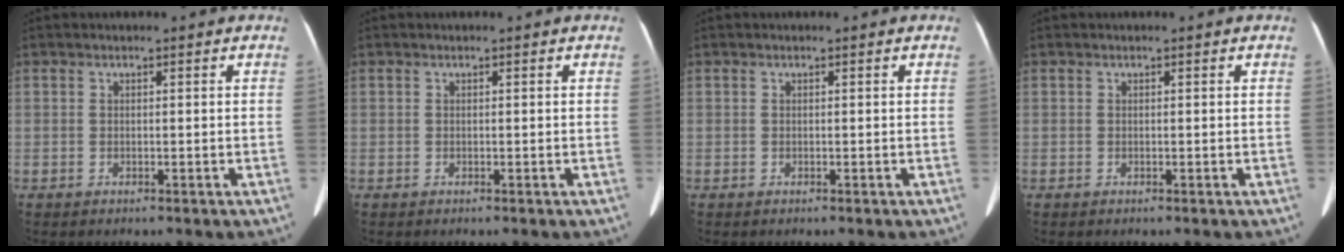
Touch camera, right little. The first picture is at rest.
{"total": 0.0}
{"total": 0.0}
{"total": 0.0}